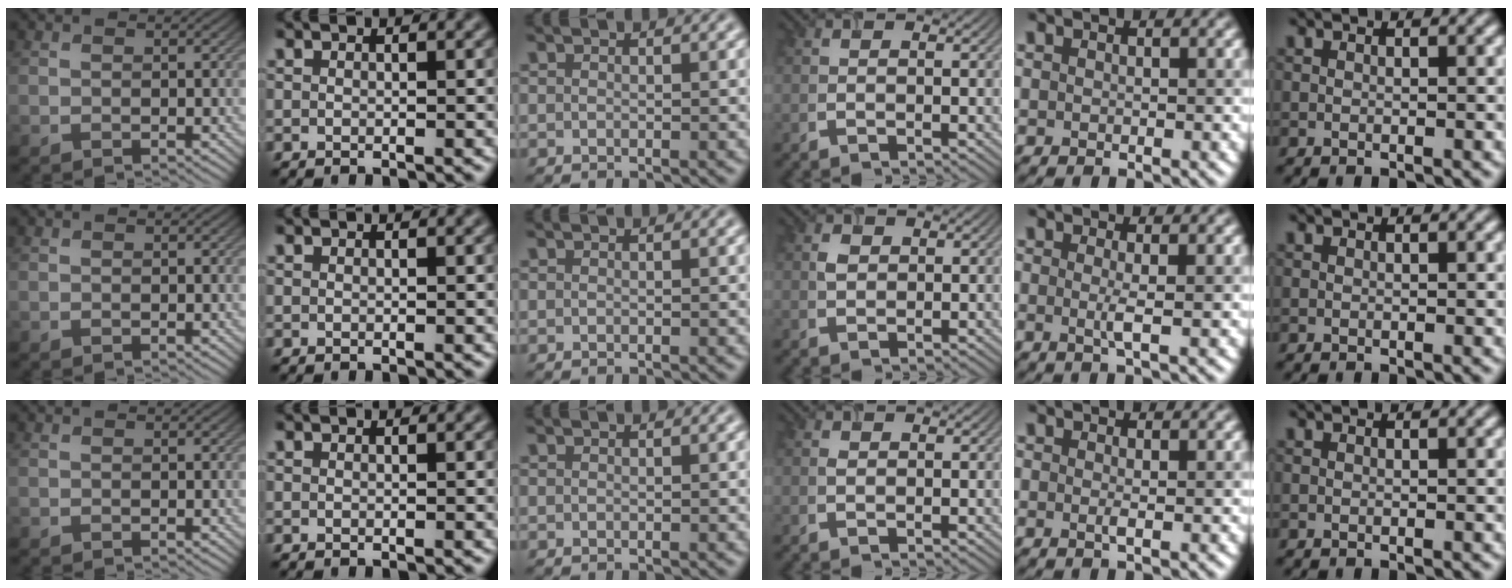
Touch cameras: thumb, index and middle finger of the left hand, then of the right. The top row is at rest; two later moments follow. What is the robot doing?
{"motion": "insert", "object": "airpods case & airpods"}